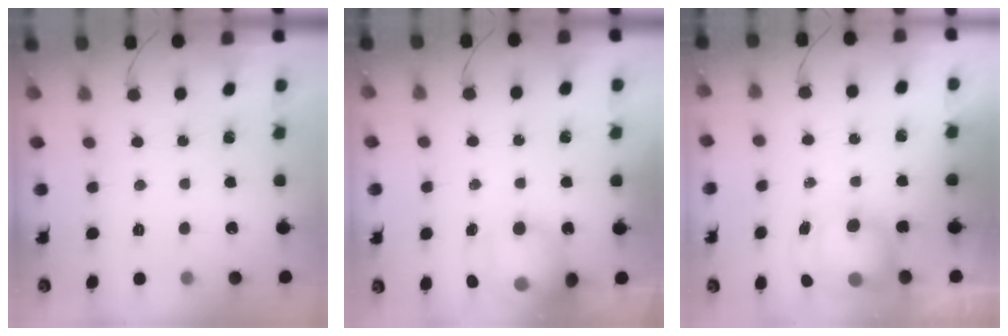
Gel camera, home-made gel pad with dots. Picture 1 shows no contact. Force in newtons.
{"total": 17.6, "press": 17.4, "slide": 2.7}
{"total": 8.7, "press": 8.6, "slide": 1.6}